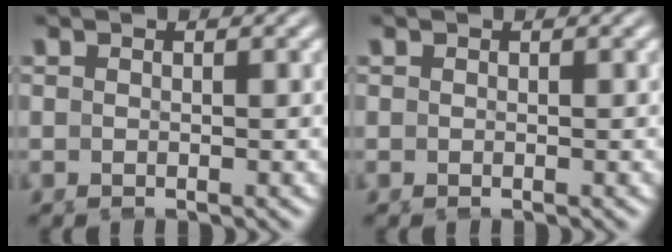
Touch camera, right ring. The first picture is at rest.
{"total": 0.0}